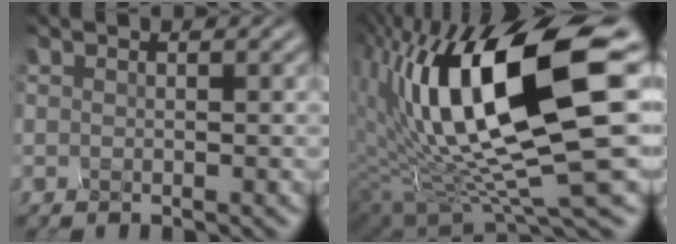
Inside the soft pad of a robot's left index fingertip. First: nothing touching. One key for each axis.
{"total": 14.4, "fx": 2.8, "fy": 5.0, "fz": 13.2, "tx": -0.241, "ty": -0.006, "tz": 0.047}